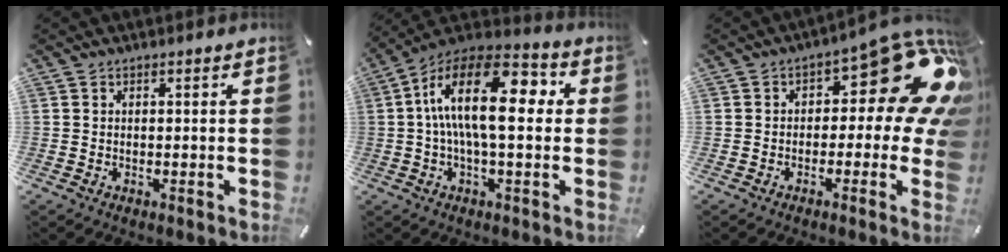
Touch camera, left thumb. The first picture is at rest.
{"total": 17.1, "force": [2.3, 7.5, 15.2], "torque": [-0.293, -0.010, 0.032]}
{"total": 17.3, "force": [7.0, 7.8, 13.8], "torque": [-0.162, -0.052, 0.111]}